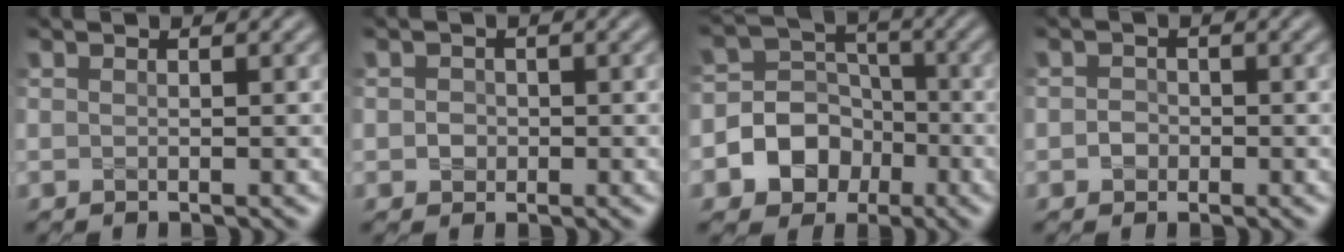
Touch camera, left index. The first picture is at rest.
{"total": 1.3, "force": [0.0, 1.3, 0.4], "torque": [-0.003, -0.002, -0.004]}
{"total": 7.6, "force": [-2.7, 6.6, 2.6], "torque": [-0.034, 0.010, -0.075]}
{"total": 1.3, "force": [-0.3, 1.2, 0.4], "torque": [-0.003, -0.001, -0.010]}